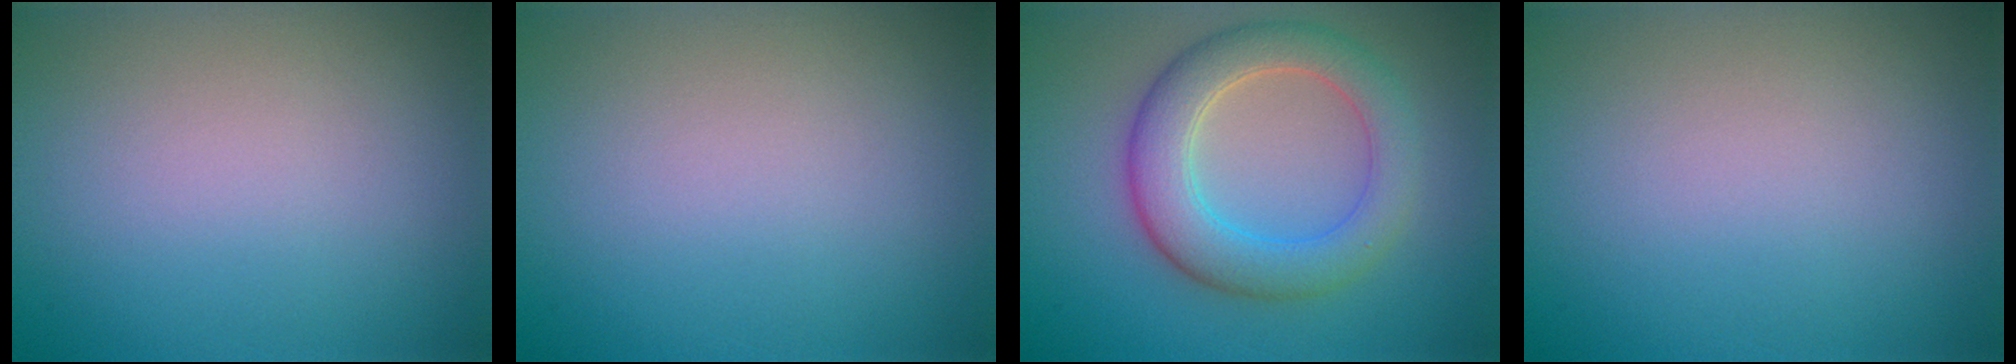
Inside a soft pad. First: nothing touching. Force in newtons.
{"total": 0.0}
{"total": 5.6, "press": 5.6, "slide": 0.3}
{"total": 0.0}